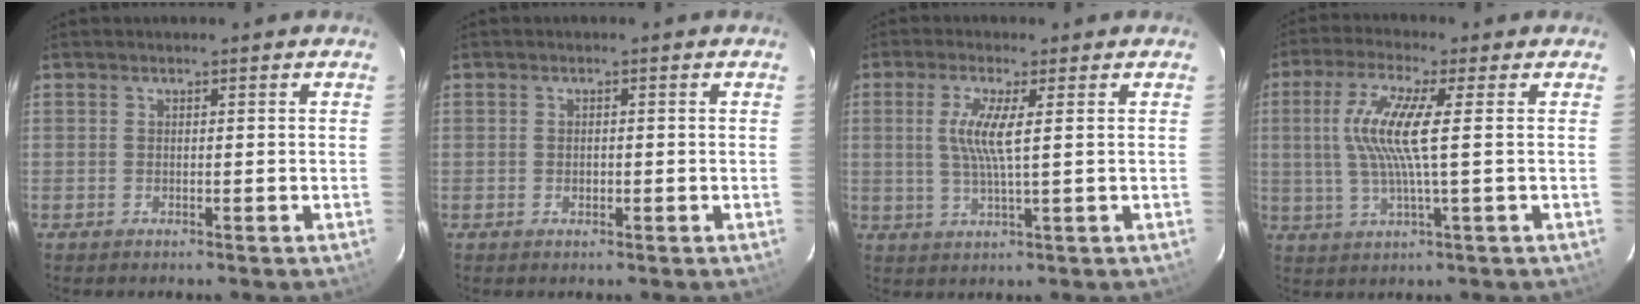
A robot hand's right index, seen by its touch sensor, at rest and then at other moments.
{"total": 1.1, "force": [-0.3, 0.7, 0.8], "torque": [-0.013, 0.004, -0.003]}
{"total": 5.7, "force": [1.1, 0.1, 5.6], "torque": [-0.115, -0.004, 0.018]}
{"total": 9.6, "force": [1.0, 0.2, 9.6], "torque": [-0.192, 0.002, 0.019]}